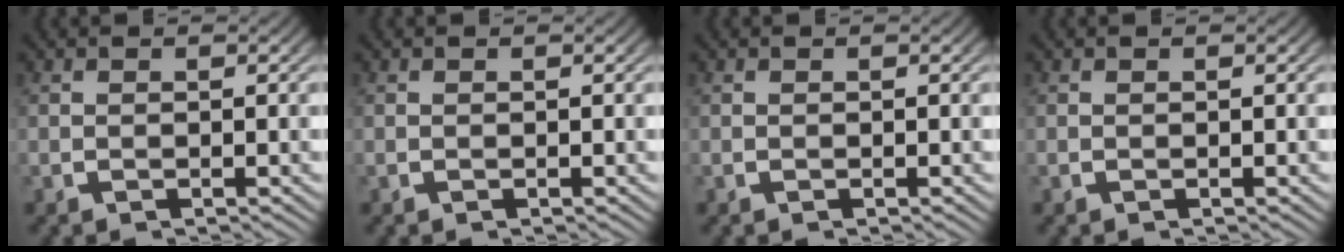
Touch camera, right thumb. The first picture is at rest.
{"total": 0.0}
{"total": 0.0}
{"total": 0.0}